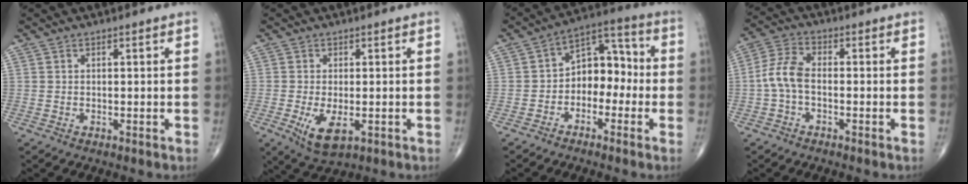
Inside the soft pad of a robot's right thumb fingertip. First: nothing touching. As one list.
[{"total": 6.1, "force": [-1.8, 2.8, 5.1], "torque": [-0.094, -0.015, -0.023]}, {"total": 9.3, "force": [-2.0, 6.5, 6.3], "torque": [-0.059, 0.046, -0.048]}, {"total": 6.0, "force": [-1.1, 3.1, 5.1], "torque": [-0.113, 0.019, -0.032]}]